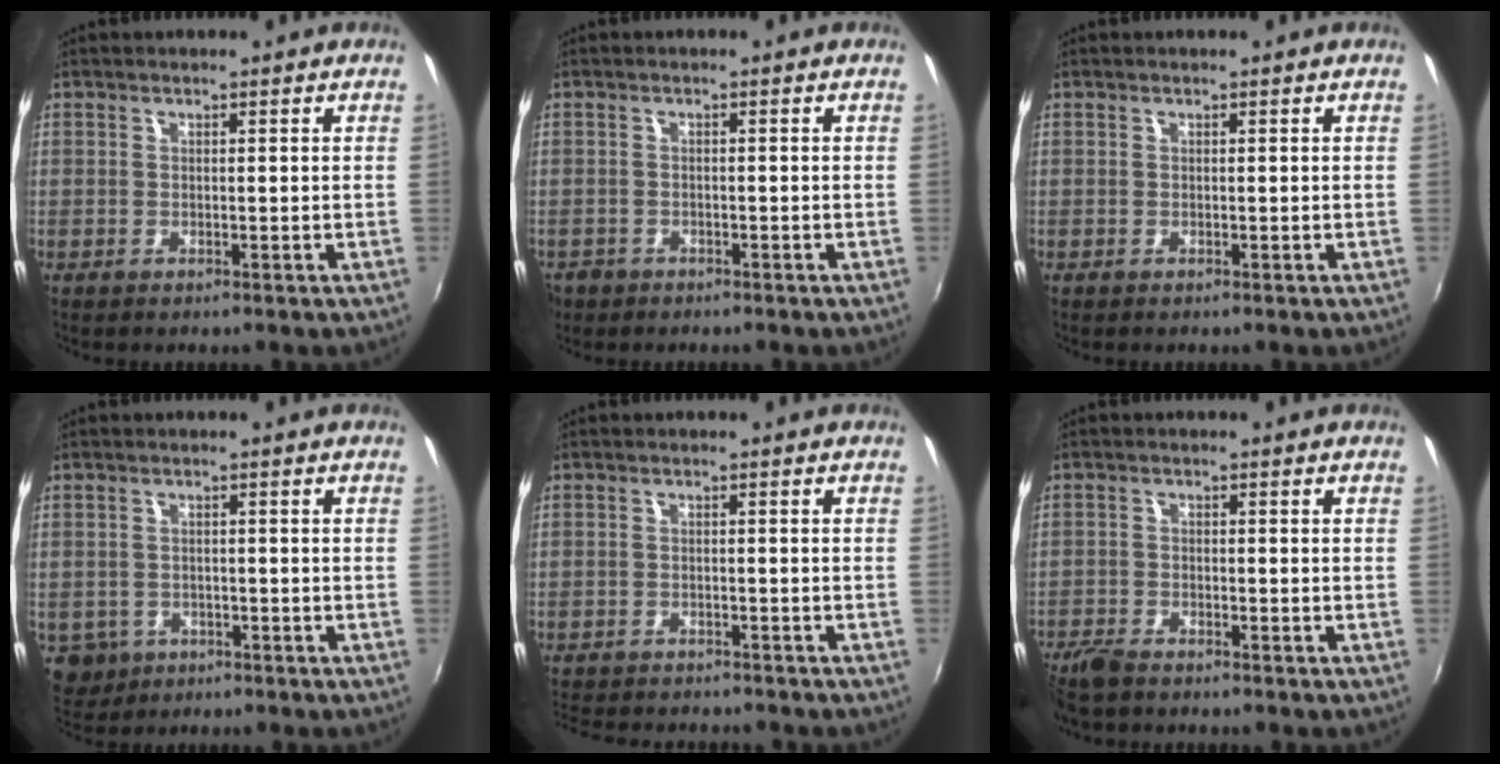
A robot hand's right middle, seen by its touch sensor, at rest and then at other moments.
{"total": 4.7, "force": [-2.4, 3.6, 1.6], "torque": [-0.048, -0.008, -0.038]}
{"total": 0.0}
{"total": 5.1, "force": [-2.0, 4.4, 1.5], "torque": [-0.039, -0.005, -0.024]}
{"total": 9.3, "force": [-8.5, 2.3, 3.1], "torque": [-0.080, -0.018, -0.129]}
{"total": 4.8, "force": [-4.2, 1.2, 1.9], "torque": [-0.057, -0.017, -0.086]}